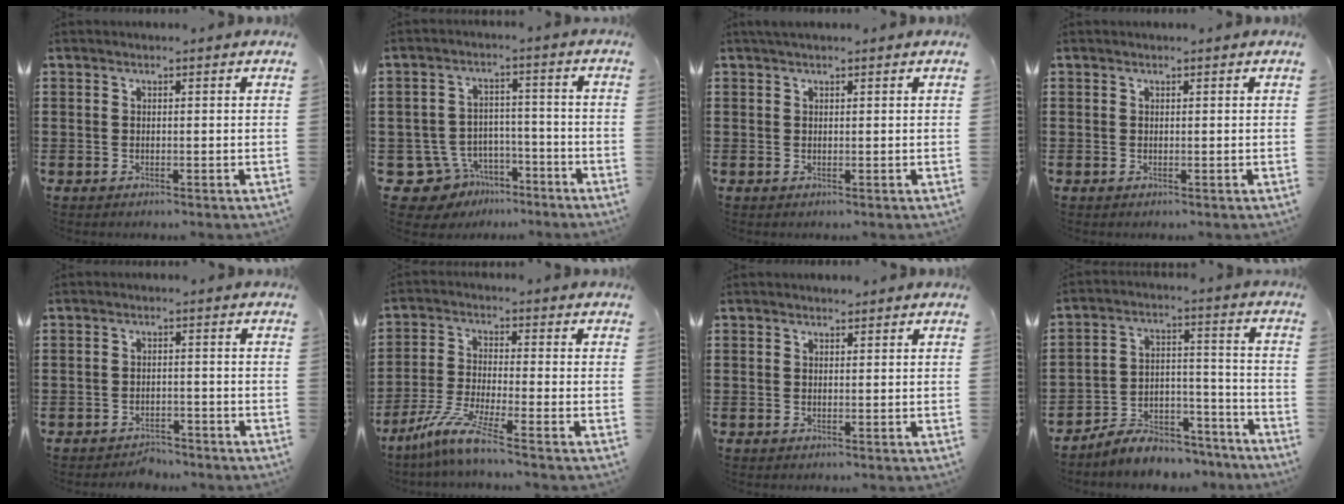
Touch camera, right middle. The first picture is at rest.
{"total": 6.0, "force": [-4.5, 3.7, 1.1], "torque": [-0.055, 0.009, -0.094]}
{"total": 0.9, "force": [0.6, 0.1, 0.7], "torque": [-0.014, 0.002, 0.011]}
{"total": 0.0}
{"total": 2.5, "force": [-2.4, 0.5, -0.1], "torque": [-0.006, 0.000, -0.054]}
{"total": 6.9, "force": [-5.2, 0.2, 4.6], "torque": [-0.108, -0.018, -0.104]}
{"total": 0.5, "force": [0.4, 0.3, -0.1], "torque": [0.008, -0.005, 0.006]}
{"total": 6.9, "force": [-6.5, 1.9, 1.2], "torque": [-0.020, 0.022, -0.128]}